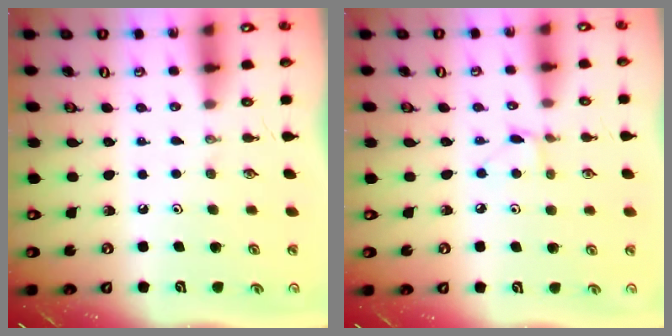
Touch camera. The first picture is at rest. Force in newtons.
{"total": 4.1, "press": 4.0, "slide": 0.7}